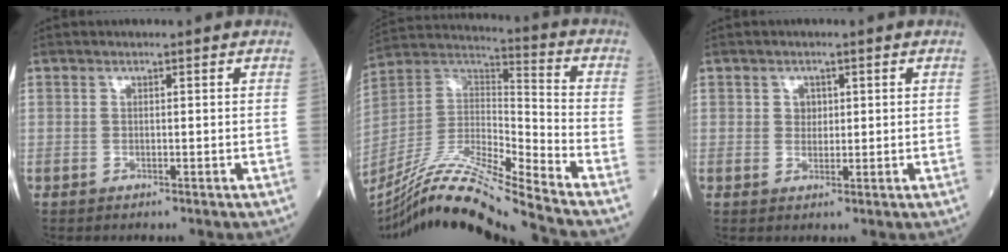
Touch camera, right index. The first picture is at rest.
{"total": 17.8, "force": [-15.5, -1.7, 8.7], "torque": [-0.167, 0.011, -0.288]}
{"total": 1.7, "force": [0.5, 1.4, 0.8], "torque": [-0.008, -0.001, 0.007]}